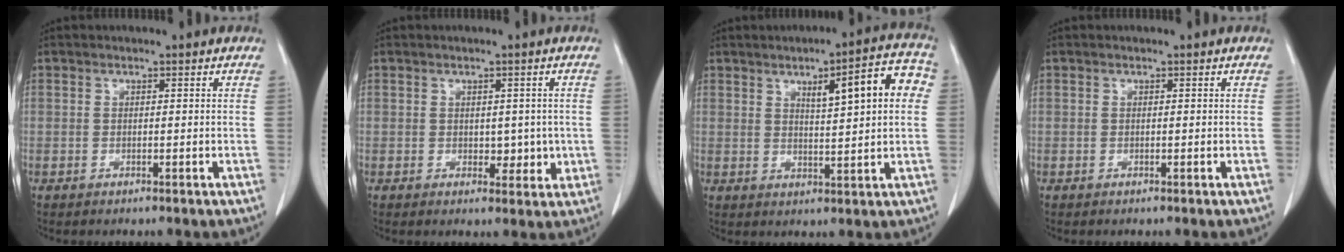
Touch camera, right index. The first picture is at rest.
{"total": 3.4, "force": [0.0, 2.2, 2.6], "torque": [-0.021, 0.000, 0.009]}
{"total": 9.9, "force": [2.8, 1.7, 9.4], "torque": [-0.126, 0.023, 0.038]}
{"total": 0.0}